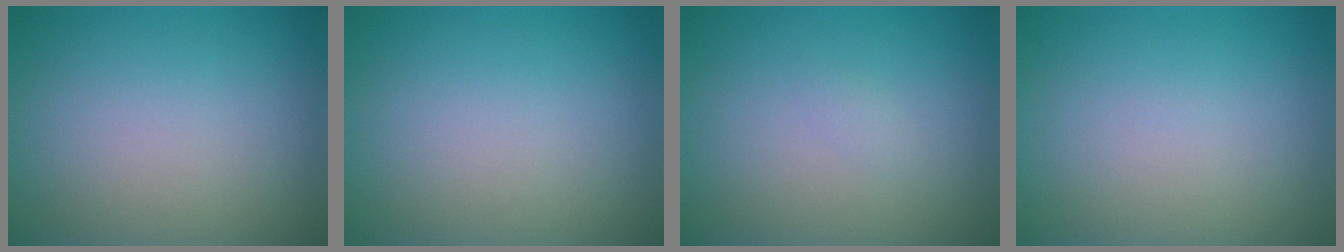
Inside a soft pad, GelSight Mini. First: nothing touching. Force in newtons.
{"total": 0.0}
{"total": 0.5, "press": 0.5, "slide": 0.0}
{"total": 0.0}